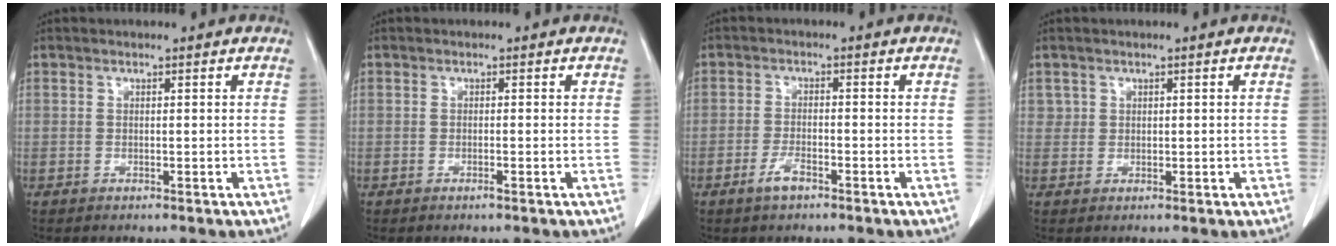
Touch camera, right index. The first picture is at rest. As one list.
[{"total": 0.7, "force": [-0.5, -0.1, 0.6], "torque": [-0.012, -0.001, -0.007]}, {"total": 2.9, "force": [-1.9, 0.8, 2.0], "torque": [-0.044, 0.001, -0.038]}, {"total": 1.4, "force": [0.6, 1.3, 0.1], "torque": [0.007, 0.003, 0.007]}]